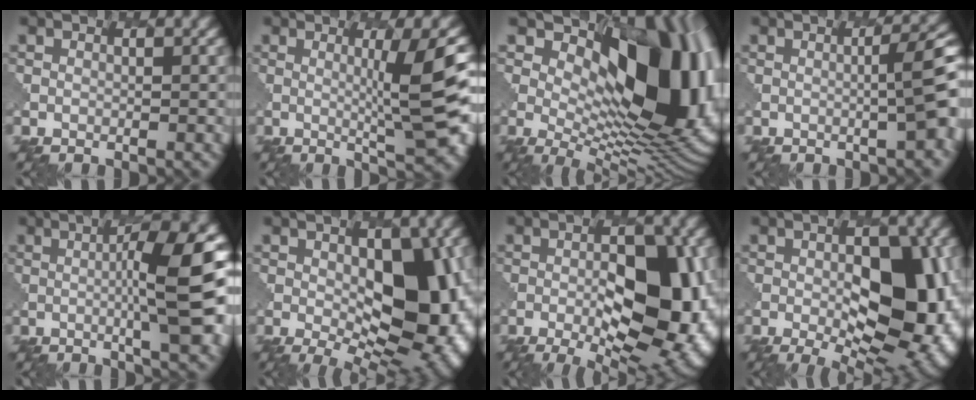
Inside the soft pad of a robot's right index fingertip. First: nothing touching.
{"total": 8.1, "force": [0.6, 1.4, 7.9], "torque": [-0.103, 0.000, 0.012]}
{"total": 14.3, "force": [3.3, 7.4, 11.8], "torque": [-0.141, 0.000, 0.052]}
{"total": 5.3, "force": [0.1, 1.0, 5.2], "torque": [-0.061, 0.013, -0.003]}
{"total": 11.0, "force": [0.2, 2.4, 10.7], "torque": [-0.133, 0.004, 0.003]}
{"total": 12.8, "force": [-0.2, 6.7, 10.9], "torque": [-0.139, -0.009, 0.003]}
{"total": 11.9, "force": [-2.4, 5.2, 10.4], "torque": [-0.129, 0.008, -0.041]}
{"total": 12.3, "force": [-1.4, 5.9, 10.7], "torque": [-0.123, 0.002, -0.022]}